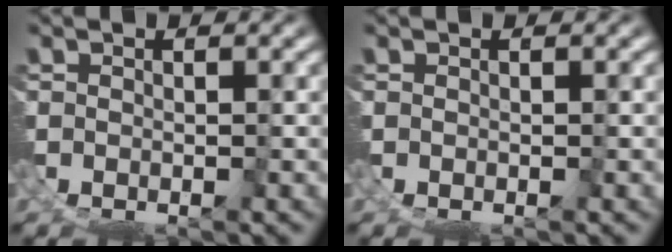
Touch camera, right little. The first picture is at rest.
{"total": 0.0}